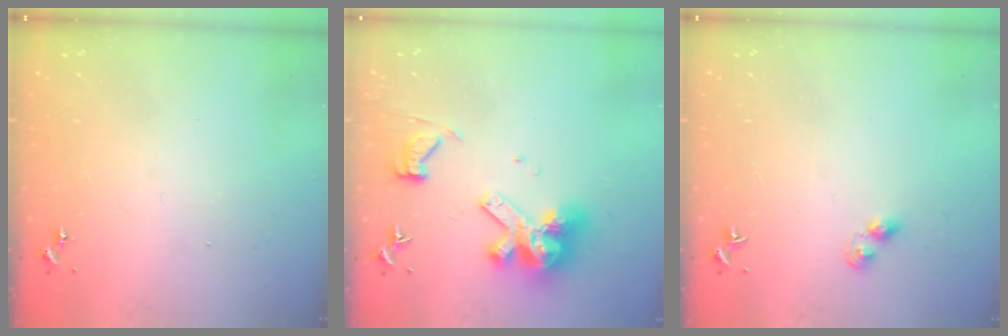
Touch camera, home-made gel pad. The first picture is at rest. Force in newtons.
{"total": 14.7, "press": 14.6, "slide": 1.8}
{"total": 3.7, "press": 3.7, "slide": 0.2}